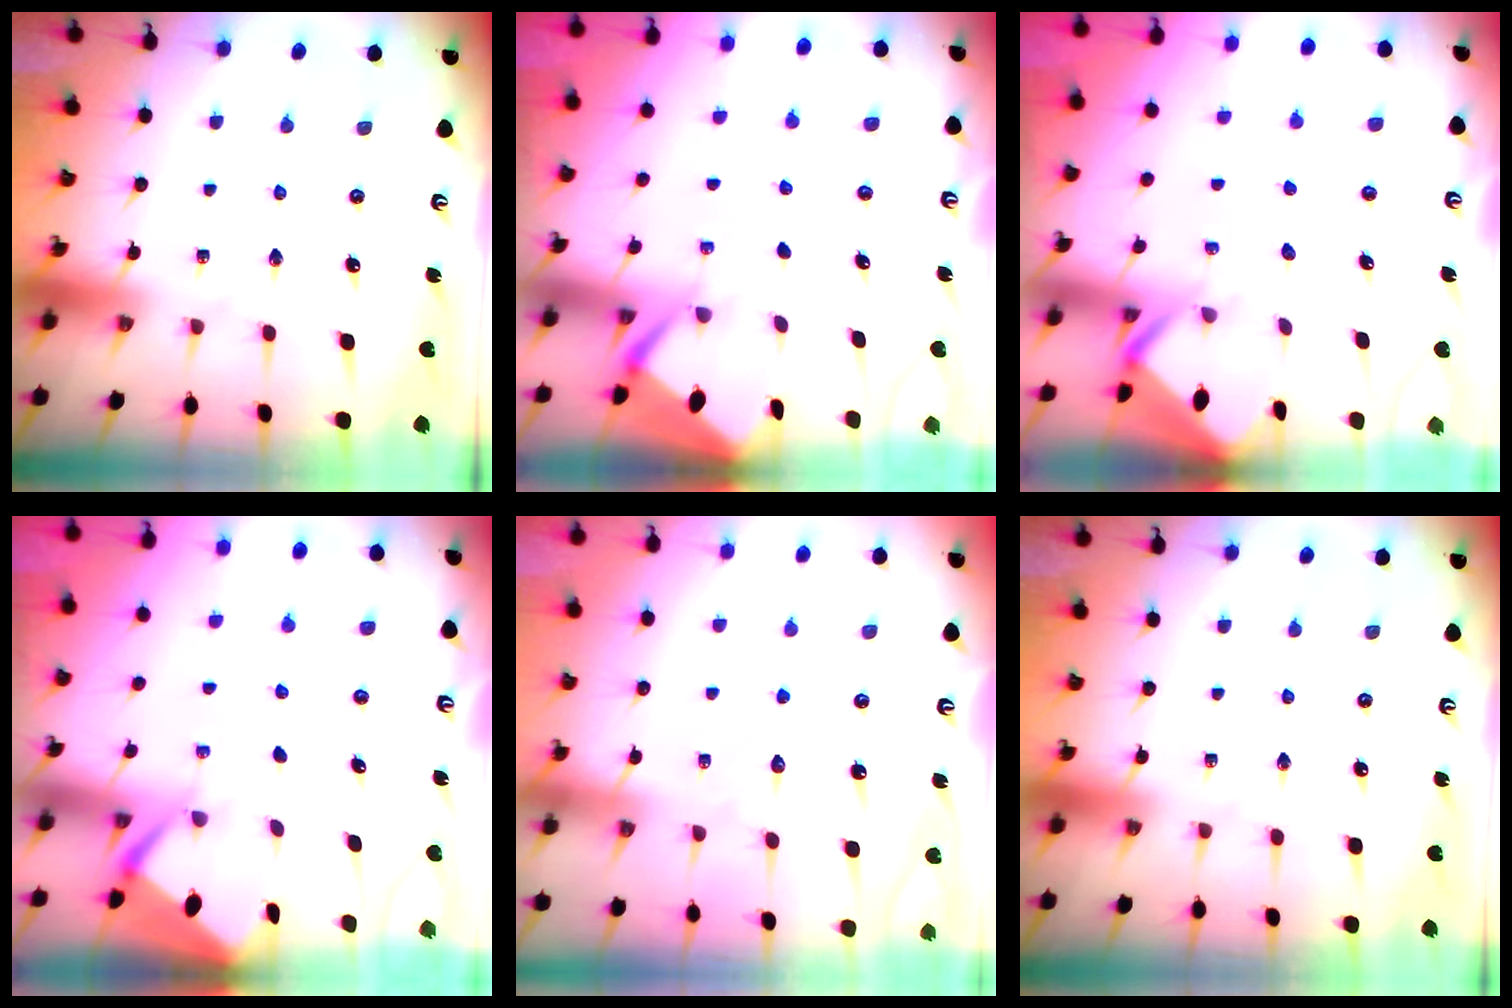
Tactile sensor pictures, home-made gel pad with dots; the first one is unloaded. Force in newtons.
{"total": 2.5, "press": 2.5, "slide": 0.3}
{"total": 2.7, "press": 2.7, "slide": 0.2}
{"total": 2.5, "press": 2.5, "slide": 0.3}
{"total": 5.8, "press": 5.8, "slide": 0.7}
{"total": 0.0}